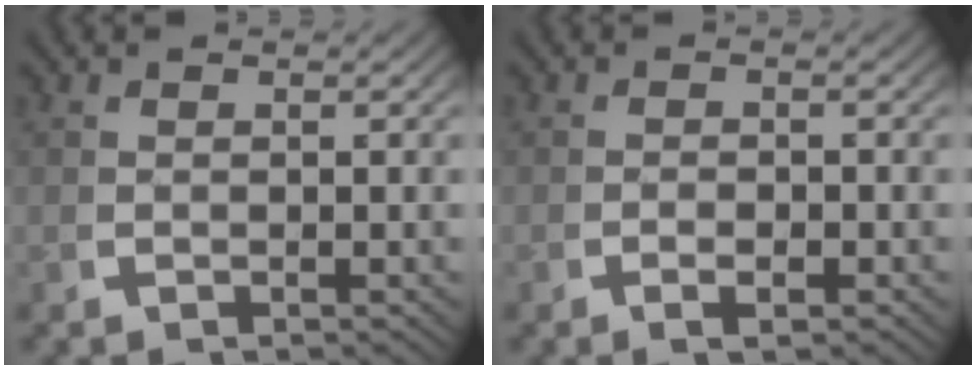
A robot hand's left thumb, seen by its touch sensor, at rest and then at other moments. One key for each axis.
{"total": 1.3, "fx": -0.8, "fy": 0.5, "fz": 0.9, "tx": -0.017, "ty": -0.004, "tz": -0.015}